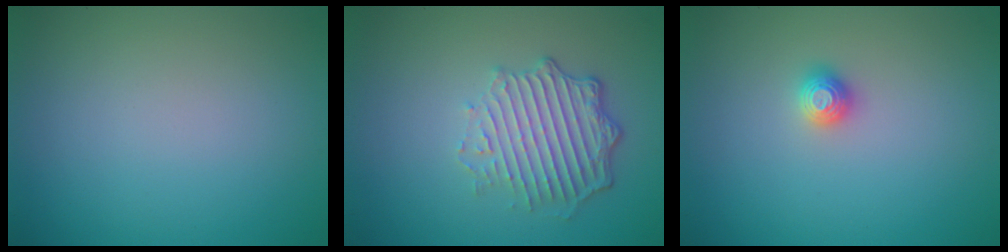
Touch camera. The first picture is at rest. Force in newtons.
{"total": 4.9, "press": 3.7, "slide": 3.2}
{"total": 1.2, "press": 1.1, "slide": 0.2}